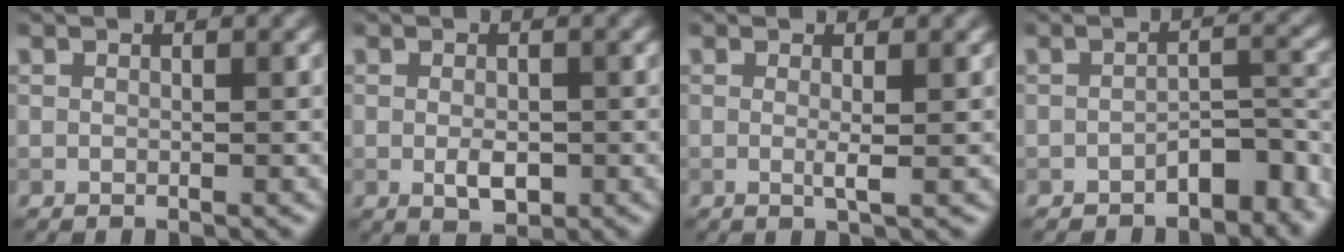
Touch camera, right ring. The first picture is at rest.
{"total": 2.3, "force": [-0.5, 1.3, 1.8], "torque": [-0.032, -0.004, -0.006]}
{"total": 1.3, "force": [0.0, 0.2, 1.3], "torque": [-0.023, -0.002, -0.003]}
{"total": 4.3, "force": [-2.8, 1.9, 2.5], "torque": [-0.026, 0.009, -0.044]}